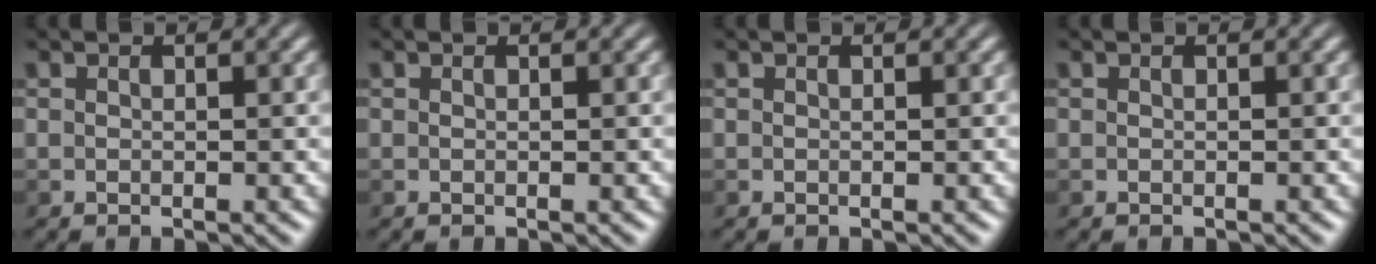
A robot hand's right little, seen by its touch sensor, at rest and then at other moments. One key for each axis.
{"total": 0.0}
{"total": 0.0}
{"total": 0.0}